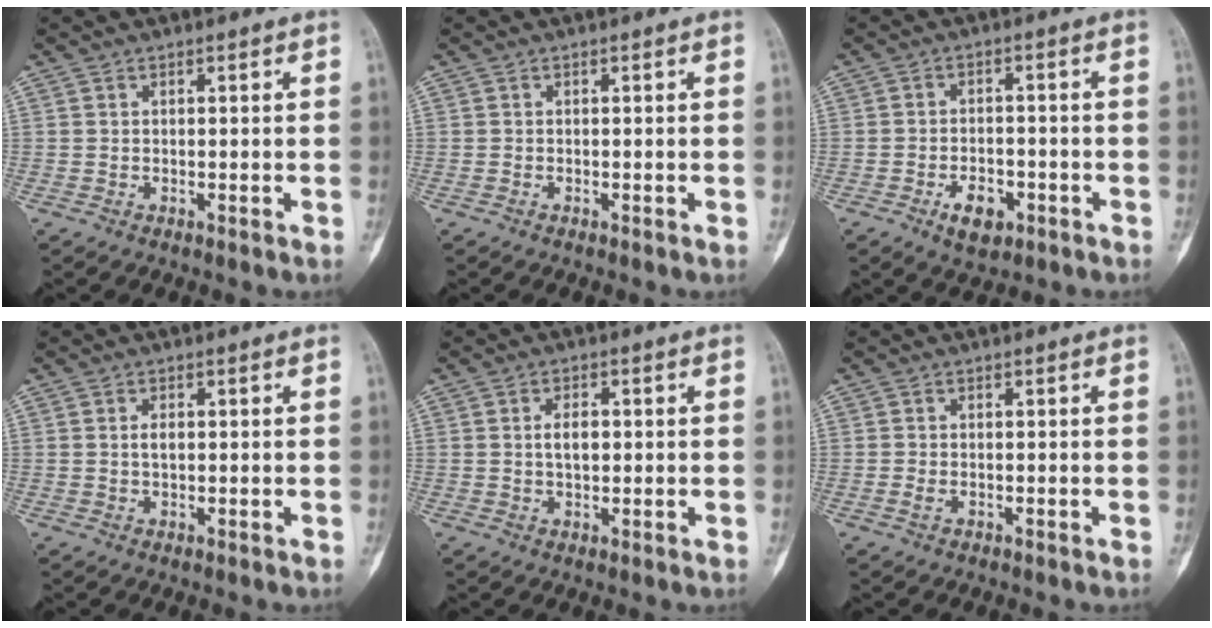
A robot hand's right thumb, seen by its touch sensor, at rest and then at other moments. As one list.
[{"total": 0.0}, {"total": 5.7, "force": [-2.8, 3.3, 3.7], "torque": [-0.046, 0.015, -0.040]}, {"total": 1.6, "force": [0.2, 0.9, 1.3], "torque": [-0.019, 0.002, 0.004]}, {"total": 3.5, "force": [0.4, 2.0, 2.8], "torque": [-0.041, 0.003, 0.006]}, {"total": 1.1, "force": [-0.4, 0.7, 0.8], "torque": [-0.022, 0.002, -0.009]}]